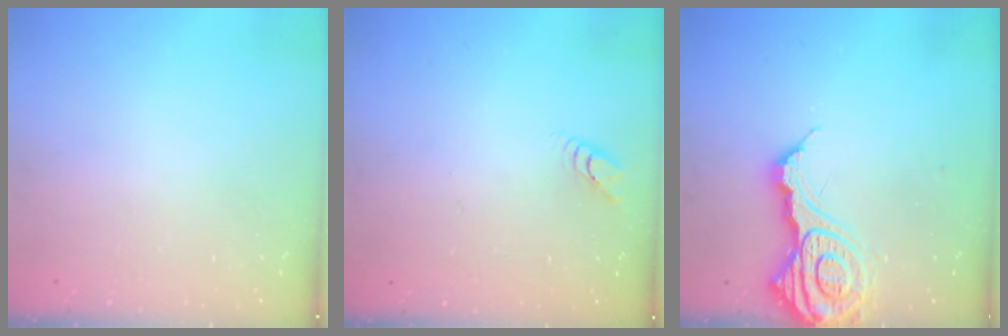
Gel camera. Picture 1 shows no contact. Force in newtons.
{"total": 2.8, "press": 2.8, "slide": 0.3}
{"total": 17.2, "press": 17.1, "slide": 2.0}